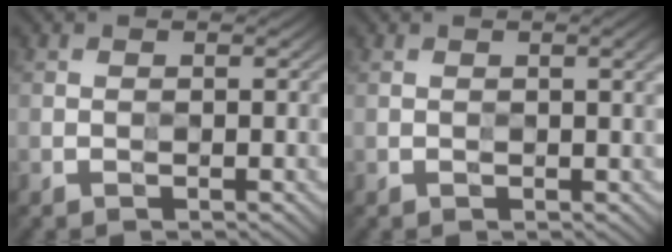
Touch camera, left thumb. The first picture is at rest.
{"total": 1.9, "force": [0.7, 0.3, 1.7], "torque": [-0.028, 0.004, 0.009]}